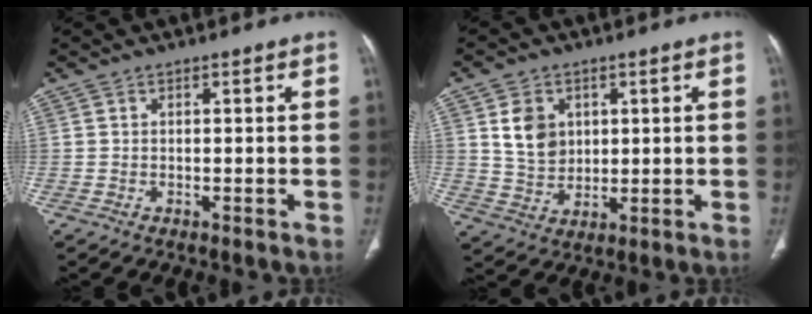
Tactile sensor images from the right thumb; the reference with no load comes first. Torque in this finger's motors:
{"motor_torque": [0.85, 0.72, 0.14, -1.00, 0.07]}